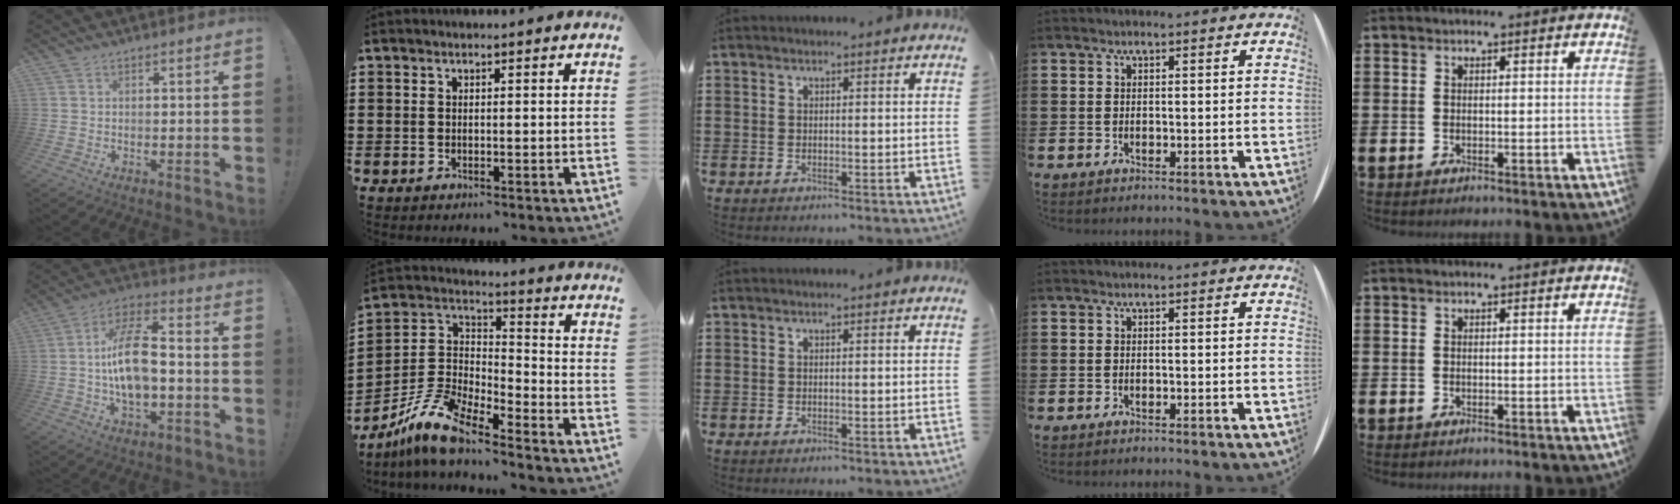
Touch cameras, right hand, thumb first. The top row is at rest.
{"thumb": {"total": 14.9, "force": [-1.2, 7.8, 12.6], "torque": [-0.228, 0.013, -0.024]}, "index": {"total": 9.8, "force": [-8.3, 2.0, 4.9], "torque": [-0.128, 0.004, -0.171]}}